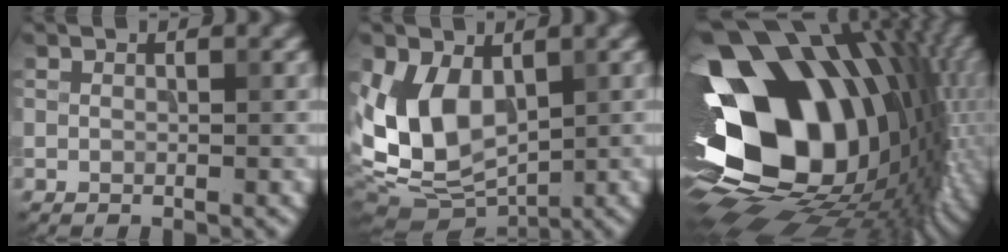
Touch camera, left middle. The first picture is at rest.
{"total": 8.1, "force": [0.8, 5.4, 6.0], "torque": [-0.124, -0.014, 0.013]}
{"total": 19.2, "force": [0.8, 12.8, 14.3], "torque": [-0.239, -0.009, 0.021]}